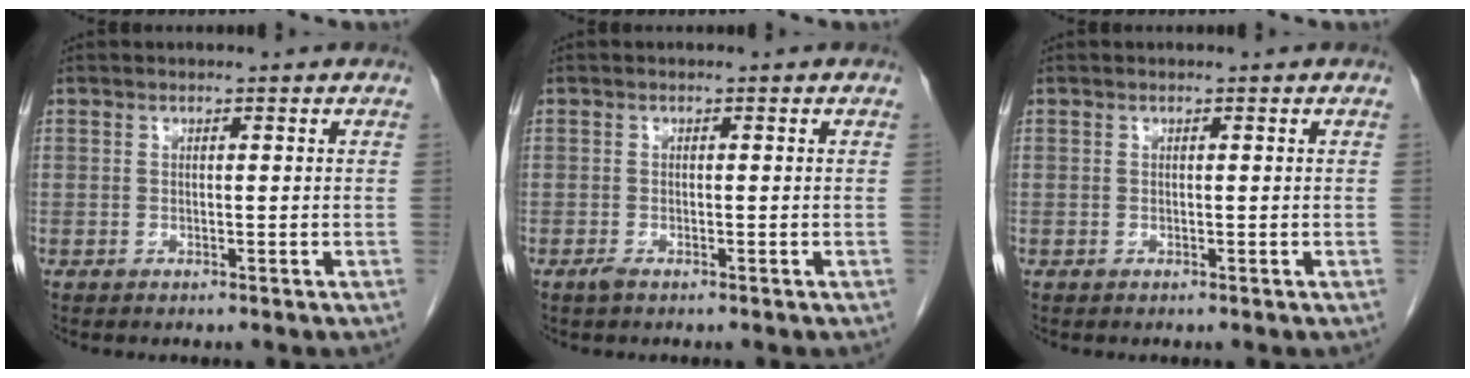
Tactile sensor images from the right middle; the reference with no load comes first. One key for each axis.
{"total": 0.9, "fx": -0.6, "fy": 0.2, "fz": 0.6, "tx": -0.016, "ty": -0.002, "tz": -0.011}
{"total": 0.0}